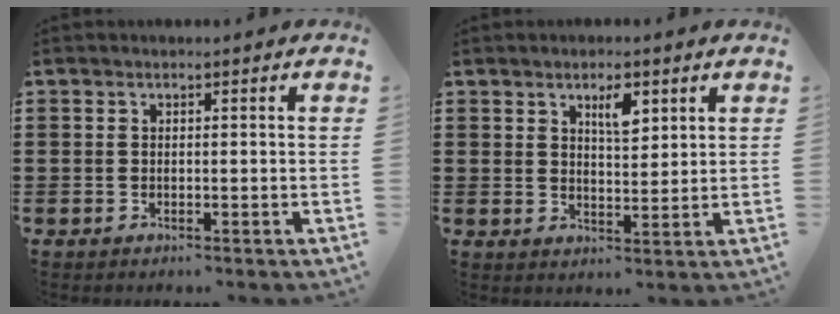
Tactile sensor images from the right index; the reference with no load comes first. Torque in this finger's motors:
{"motor_torque": [0.08, -0.07, 0.14, 0.05]}